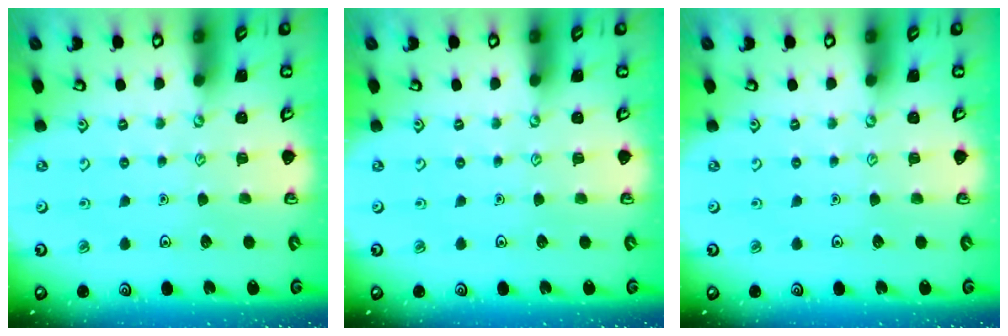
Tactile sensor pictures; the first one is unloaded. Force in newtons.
{"total": 0.0}
{"total": 0.0}